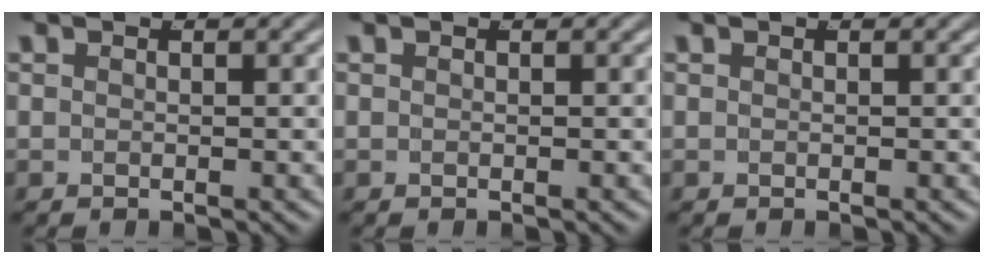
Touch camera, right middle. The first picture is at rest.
{"total": 0.0}
{"total": 0.0}